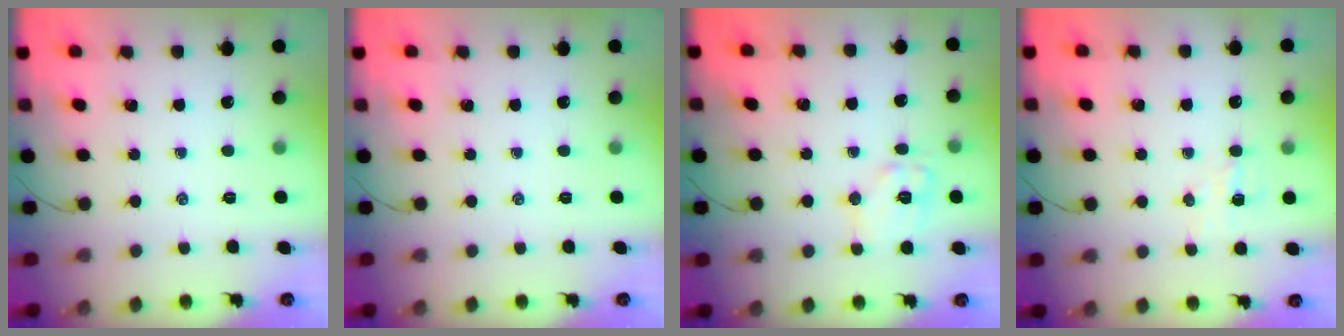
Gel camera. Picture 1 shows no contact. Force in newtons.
{"total": 0.0}
{"total": 9.8, "press": 9.8, "slide": 0.4}
{"total": 3.7, "press": 3.5, "slide": 1.0}